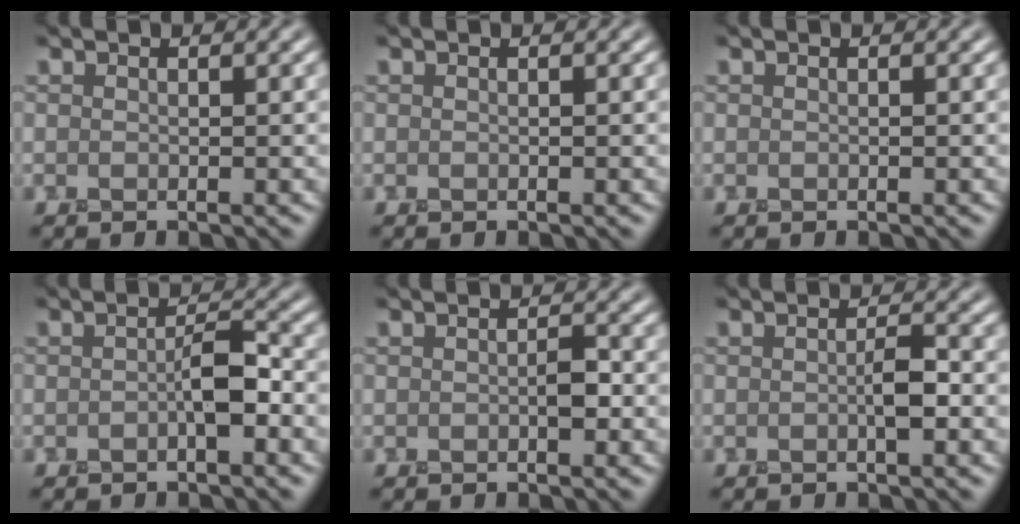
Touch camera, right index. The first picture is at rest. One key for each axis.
{"total": 0.0}
{"total": 0.0}
{"total": 2.1, "fx": -0.7, "fy": 0.5, "fz": 1.9, "tx": -0.035, "ty": 0.009, "tz": -0.015}
{"total": 1.0, "fx": -0.3, "fy": 0.3, "fz": 0.8, "tx": -0.018, "ty": 0.004, "tz": -0.007}
{"total": 1.3, "fx": -0.4, "fy": 0.2, "fz": 1.3, "tx": -0.025, "ty": 0.006, "tz": -0.008}